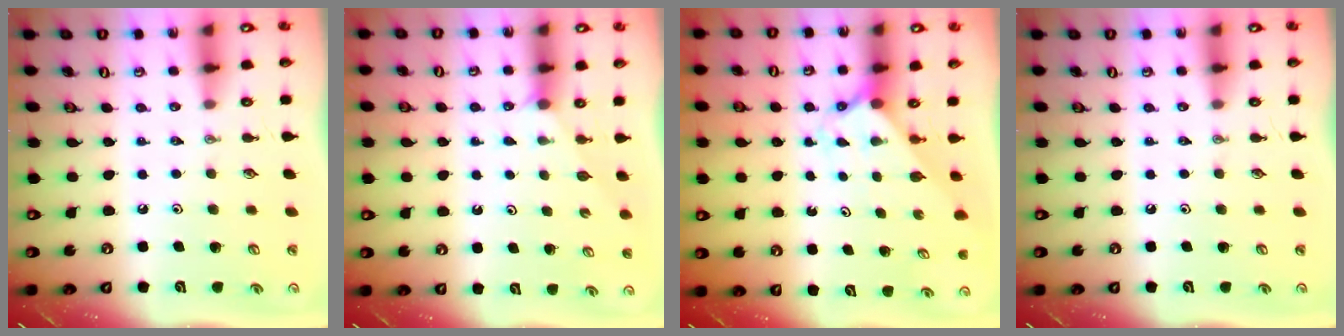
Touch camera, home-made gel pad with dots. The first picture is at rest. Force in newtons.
{"total": 1.5, "press": 1.5, "slide": 0.2}
{"total": 2.0, "press": 2.0, "slide": 0.2}
{"total": 0.0}